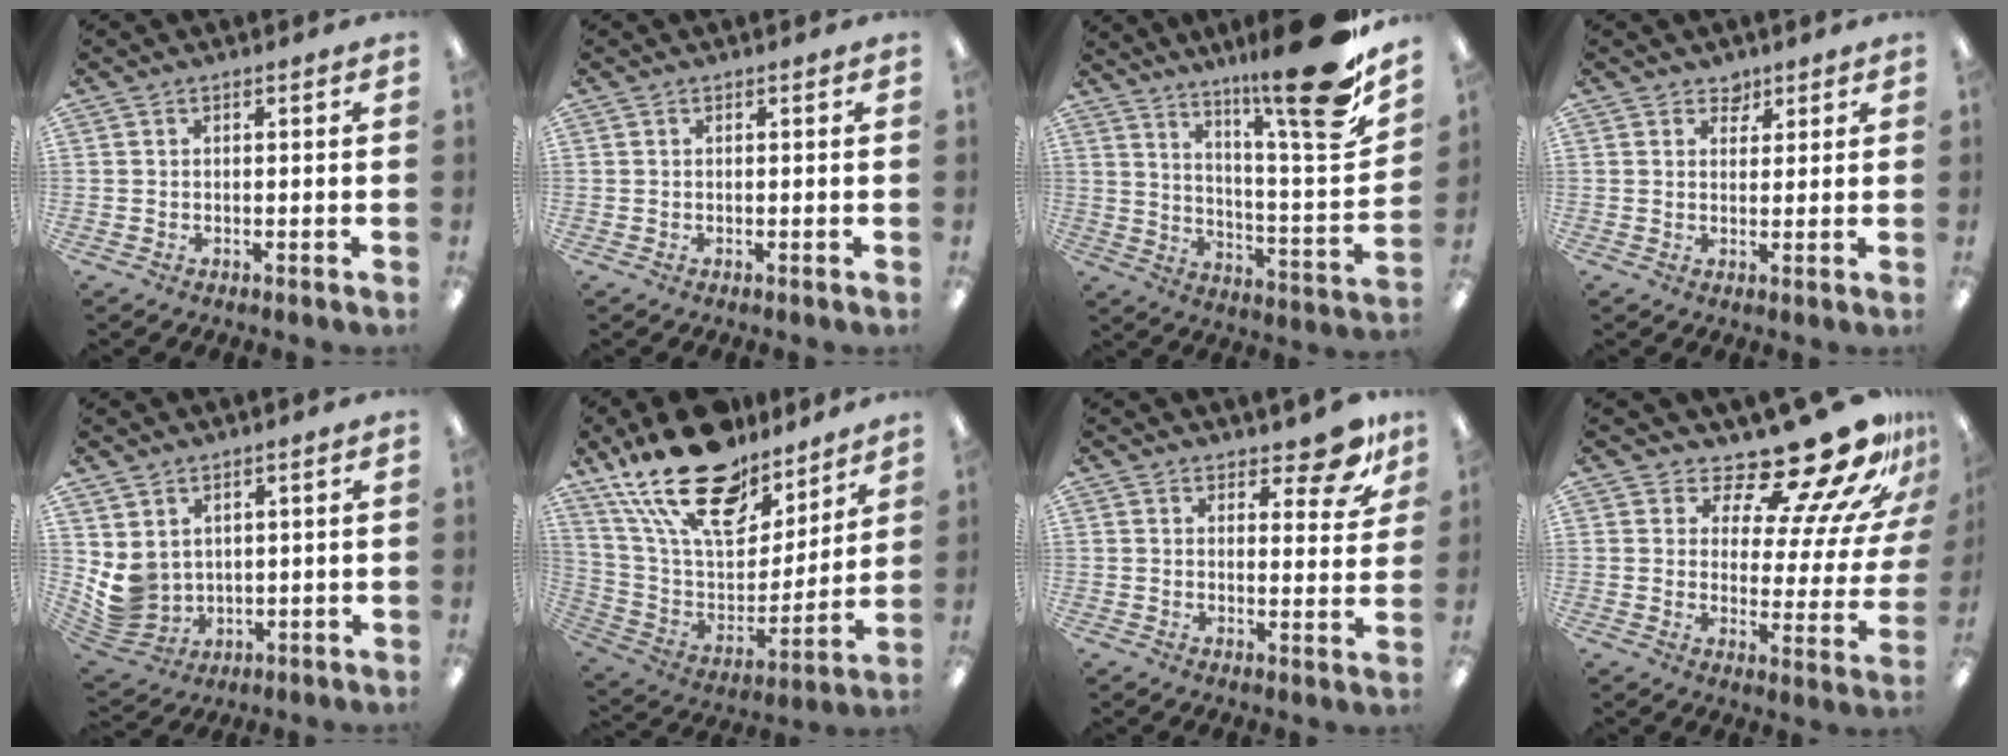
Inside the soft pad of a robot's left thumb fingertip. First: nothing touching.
{"total": 0.0}
{"total": 21.7, "force": [15.2, 2.7, 15.2], "torque": [-0.209, -0.121, 0.231]}
{"total": 3.0, "force": [2.2, 1.9, 0.4], "torque": [0.002, -0.008, 0.039]}
{"total": 6.7, "force": [2.3, 5.7, 2.7], "torque": [-0.076, -0.022, 0.049]}
{"total": 25.2, "force": [17.8, 11.8, 13.3], "torque": [-0.238, -0.106, 0.318]}
{"total": 9.7, "force": [7.8, 3.0, 4.8], "torque": [-0.052, -0.056, 0.134]}
{"total": 19.8, "force": [15.8, 5.8, 10.4], "torque": [-0.141, -0.130, 0.255]}